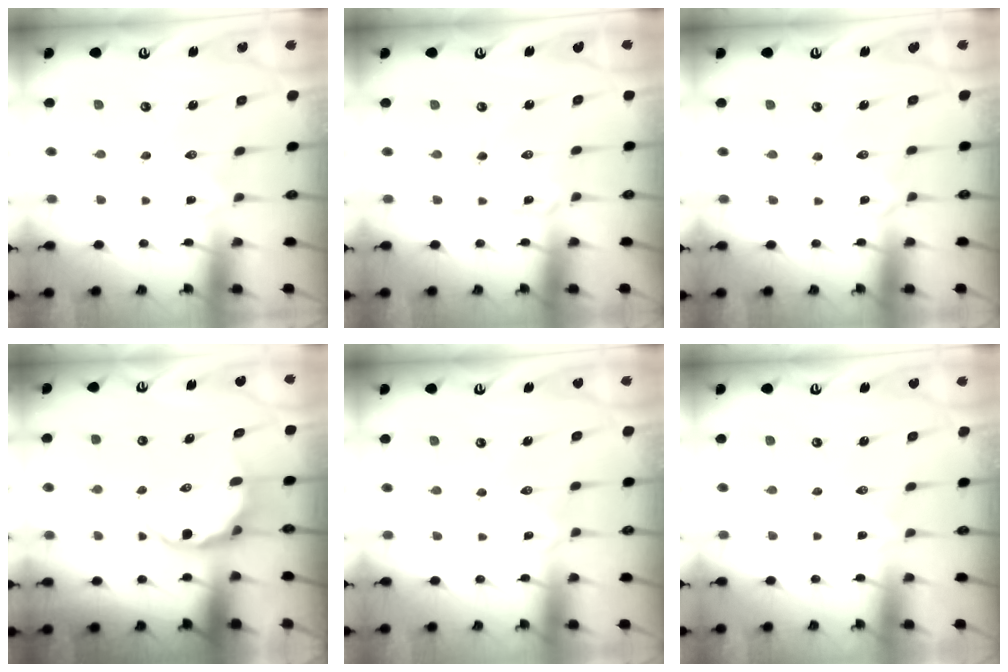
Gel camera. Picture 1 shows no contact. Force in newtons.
{"total": 1.2, "press": 1.2, "slide": 0.1}
{"total": 2.8, "press": 2.8, "slide": 0.2}
{"total": 6.7, "press": 6.5, "slide": 1.7}
{"total": 1.1, "press": 1.0, "slide": 0.1}
{"total": 0.0}